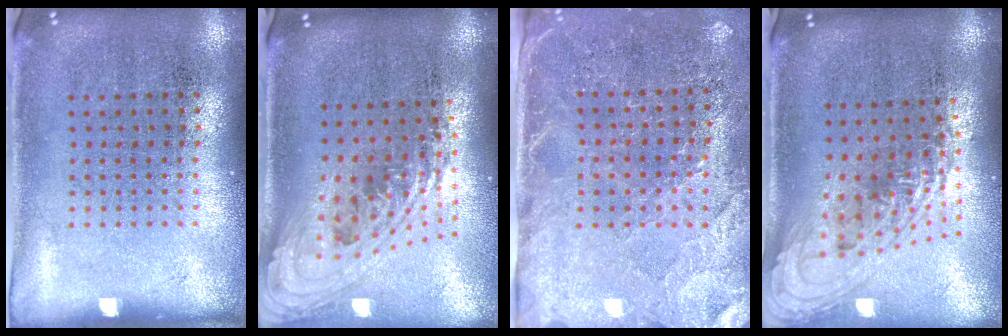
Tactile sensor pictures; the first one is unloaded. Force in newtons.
{"total": 2.4, "press": 1.7, "slide": 1.7}
{"total": 2.9, "press": 2.6, "slide": 1.2}
{"total": 1.9, "press": 1.5, "slide": 1.2}